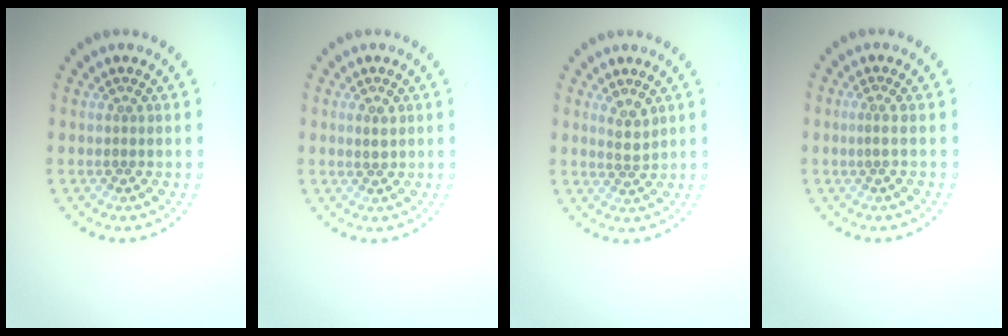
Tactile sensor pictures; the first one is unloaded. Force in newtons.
{"total": 1.1, "press": 1.1, "slide": 0.2}
{"total": 1.6, "press": 1.2, "slide": 1.0}
{"total": 0.5, "press": 0.2, "slide": 0.5}